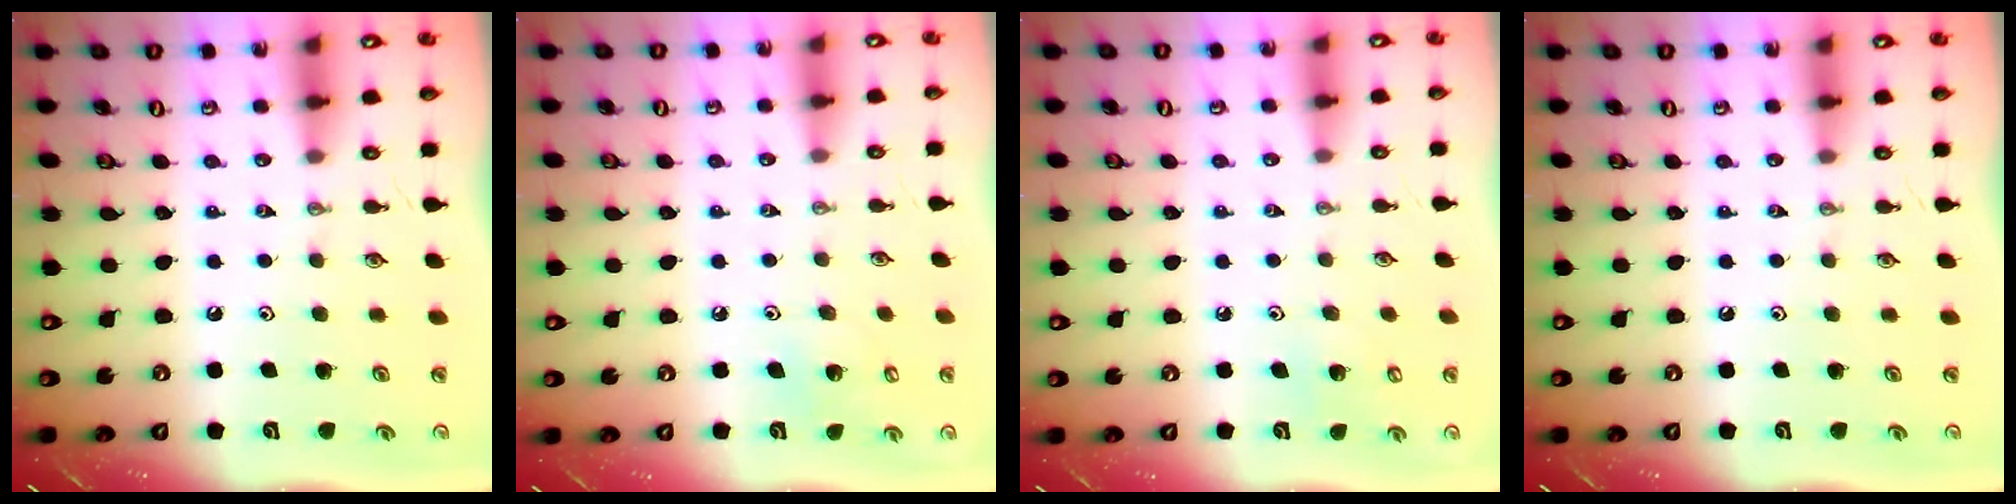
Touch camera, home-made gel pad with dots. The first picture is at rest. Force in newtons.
{"total": 6.0, "press": 6.0, "slide": 0.3}
{"total": 4.5, "press": 4.5, "slide": 0.3}
{"total": 0.0}